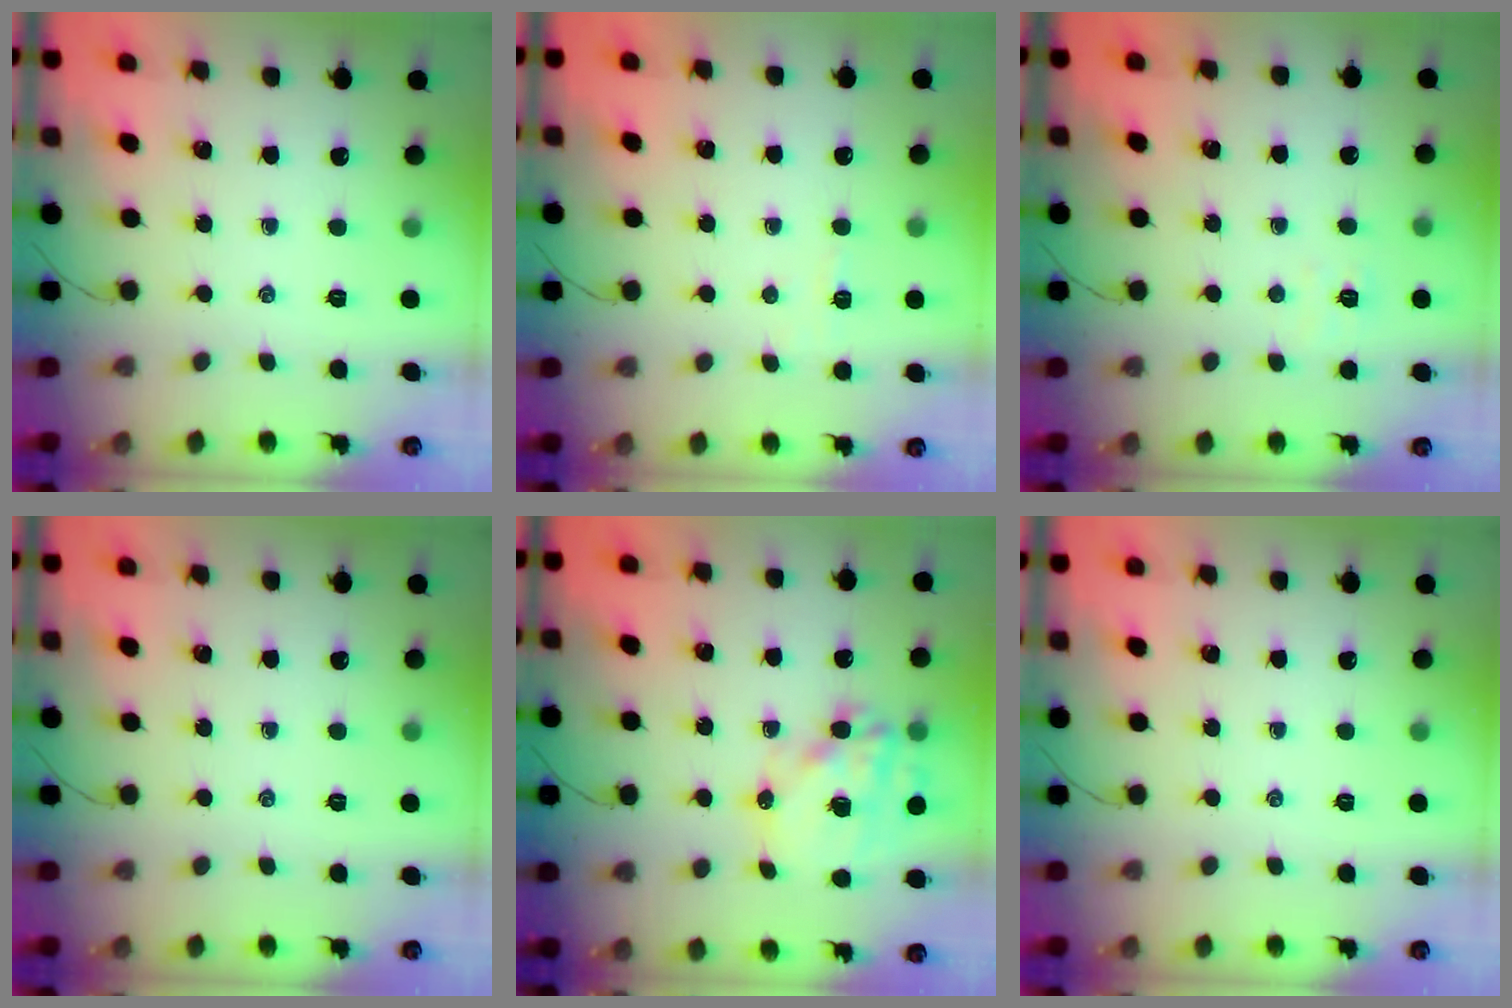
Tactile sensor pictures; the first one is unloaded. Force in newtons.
{"total": 2.8, "press": 2.7, "slide": 0.9}
{"total": 2.7, "press": 2.5, "slide": 0.8}
{"total": 0.0}
{"total": 18.2, "press": 17.8, "slide": 3.8}
{"total": 0.0}